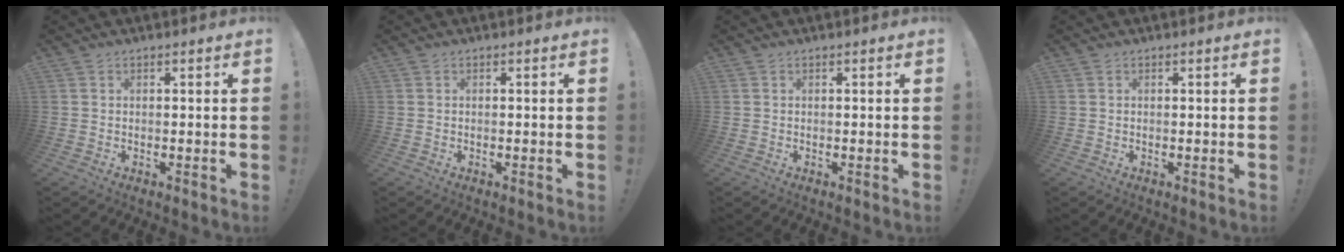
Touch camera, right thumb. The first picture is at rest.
{"total": 0.0}
{"total": 0.0}
{"total": 0.0}